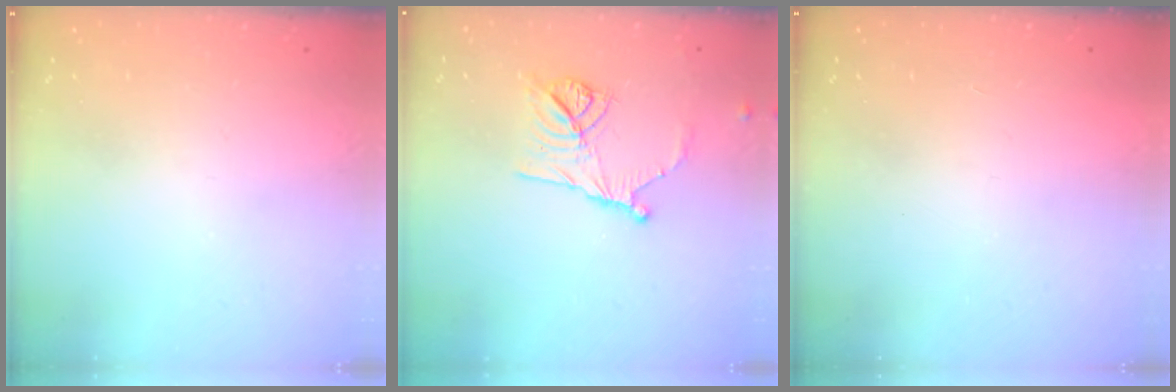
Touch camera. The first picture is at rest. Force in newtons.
{"total": 11.2, "press": 10.9, "slide": 2.3}
{"total": 1.6, "press": 1.5, "slide": 0.1}